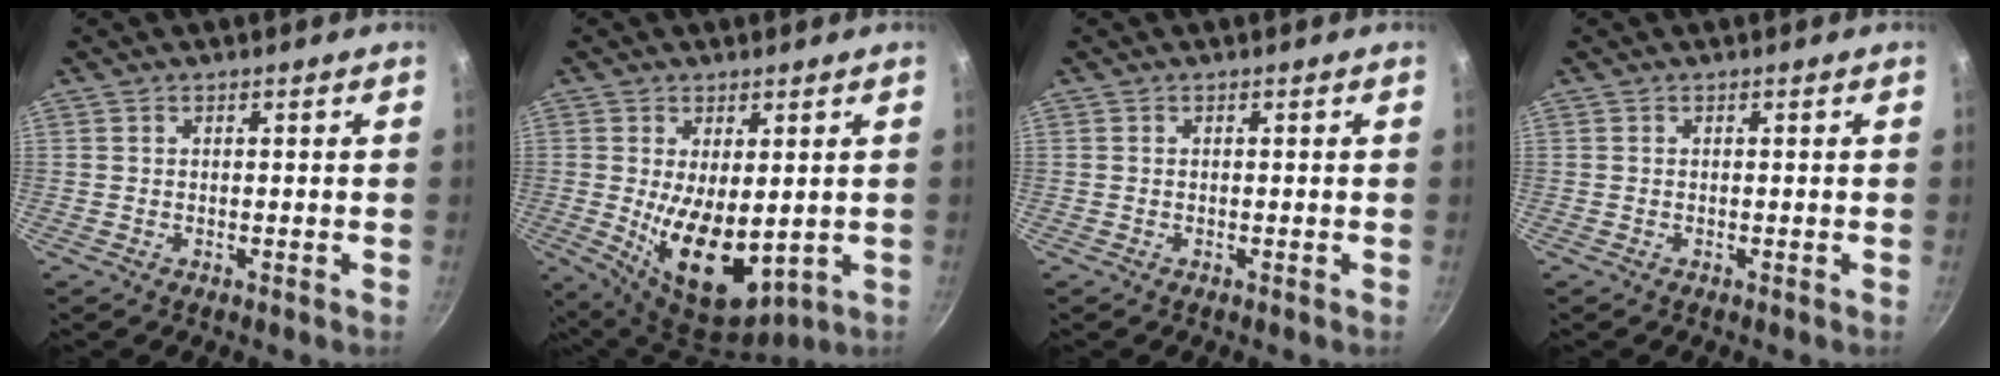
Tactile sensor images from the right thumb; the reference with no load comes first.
{"total": 13.5, "force": [-1.1, 6.8, 11.6], "torque": [-0.178, -0.025, 0.012]}
{"total": 0.0}
{"total": 0.0}